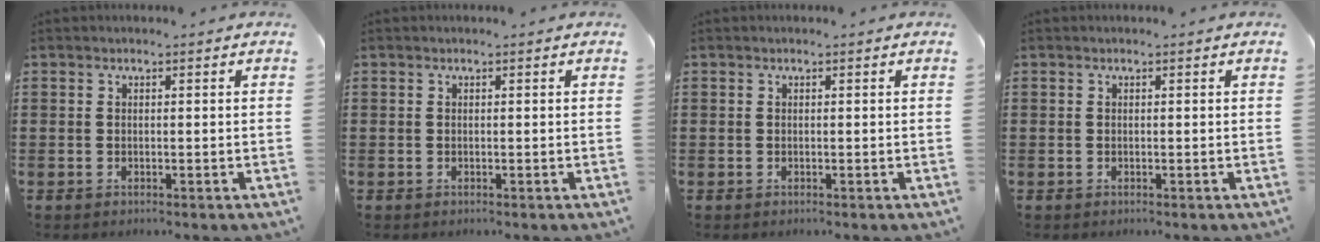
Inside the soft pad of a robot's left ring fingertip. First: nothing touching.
{"total": 0.0}
{"total": 0.0}
{"total": 0.0}